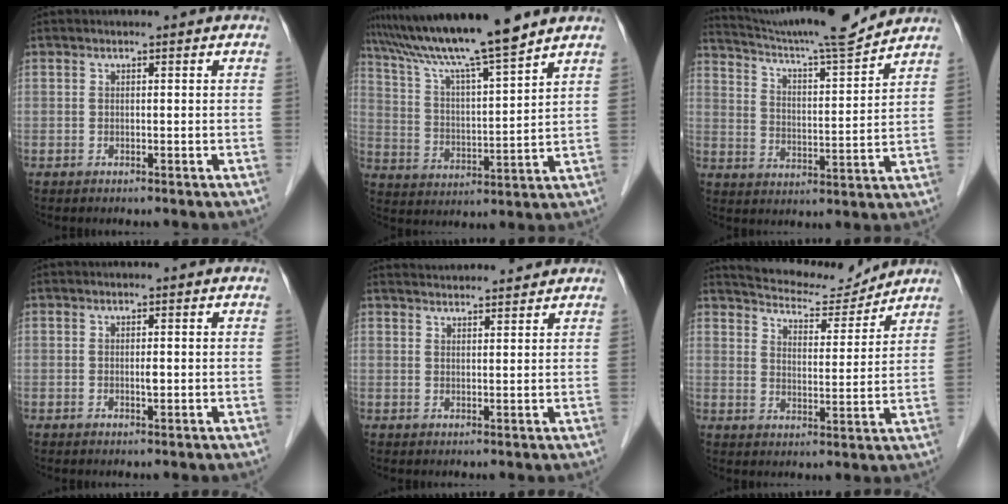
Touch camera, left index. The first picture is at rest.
{"total": 14.4, "force": [12.2, -1.1, 7.6], "torque": [-0.141, 0.006, 0.214]}
{"total": 15.5, "force": [14.6, -1.1, 5.1], "torque": [-0.098, -0.019, 0.227]}
{"total": 0.7, "force": [0.0, 0.1, 0.7], "torque": [-0.014, -0.003, 0.000]}
{"total": 9.2, "force": [8.8, 0.8, 2.6], "torque": [-0.041, 0.025, 0.125]}
{"total": 11.1, "force": [10.7, 1.8, 2.4], "torque": [-0.043, 0.001, 0.165]}